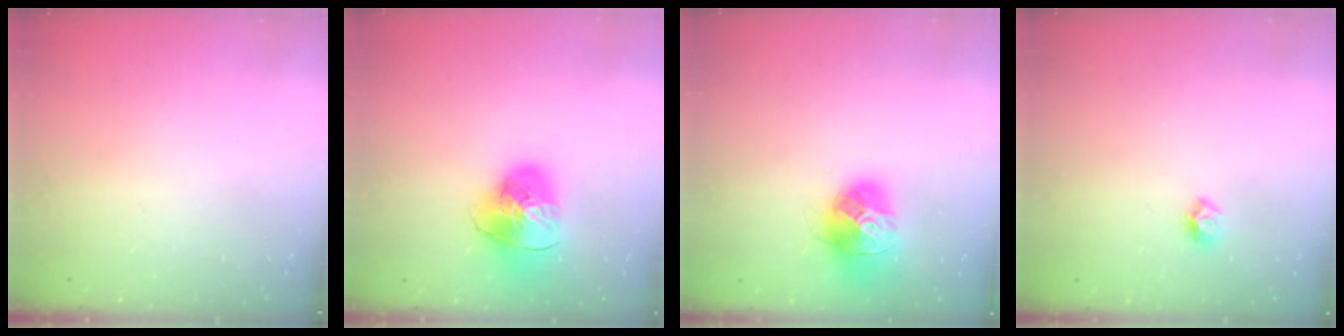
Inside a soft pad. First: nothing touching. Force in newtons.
{"total": 12.7, "press": 12.6, "slide": 1.7}
{"total": 17.1, "press": 17.0, "slide": 1.5}
{"total": 5.8, "press": 5.8, "slide": 0.7}